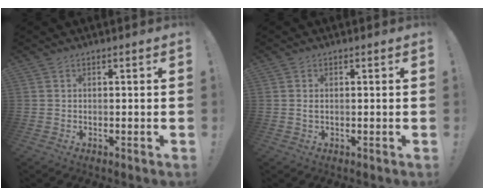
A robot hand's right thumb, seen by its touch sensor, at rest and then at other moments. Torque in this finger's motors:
{"motor_torque": [-0.16, -0.21, -0.11, 0.47, -0.01]}